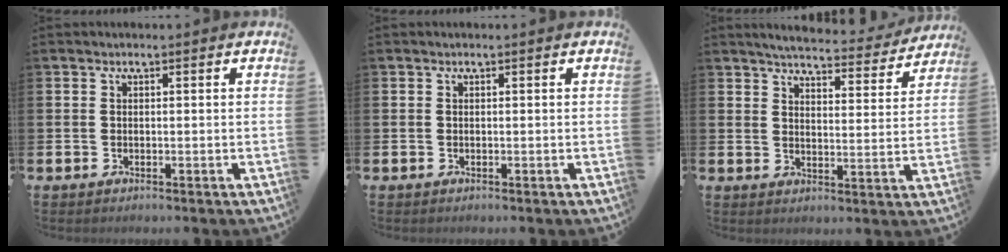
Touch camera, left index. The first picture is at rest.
{"total": 0.0}
{"total": 5.0, "force": [4.9, 0.5, 1.1], "torque": [-0.024, -0.041, 0.078]}